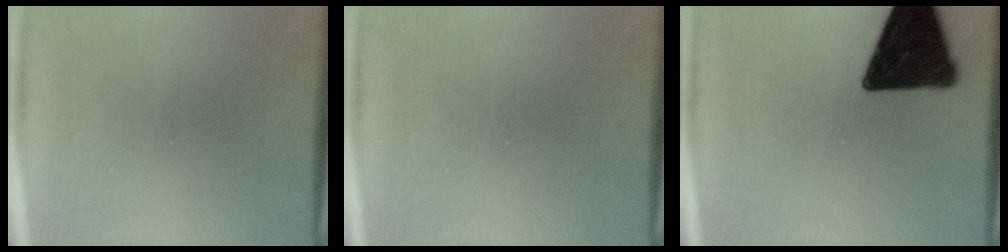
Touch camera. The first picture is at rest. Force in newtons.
{"total": 0.0}
{"total": 17.6}